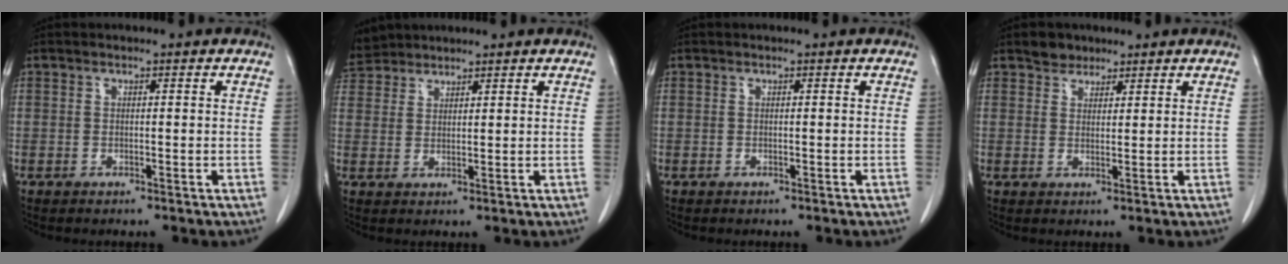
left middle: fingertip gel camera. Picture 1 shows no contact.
{"total": 4.8, "force": [4.6, 1.3, 0.1], "torque": [-0.011, 0.016, 0.092]}
{"total": 0.0}
{"total": 2.8, "force": [2.2, 1.7, 0.4], "torque": [-0.006, 0.005, 0.036]}